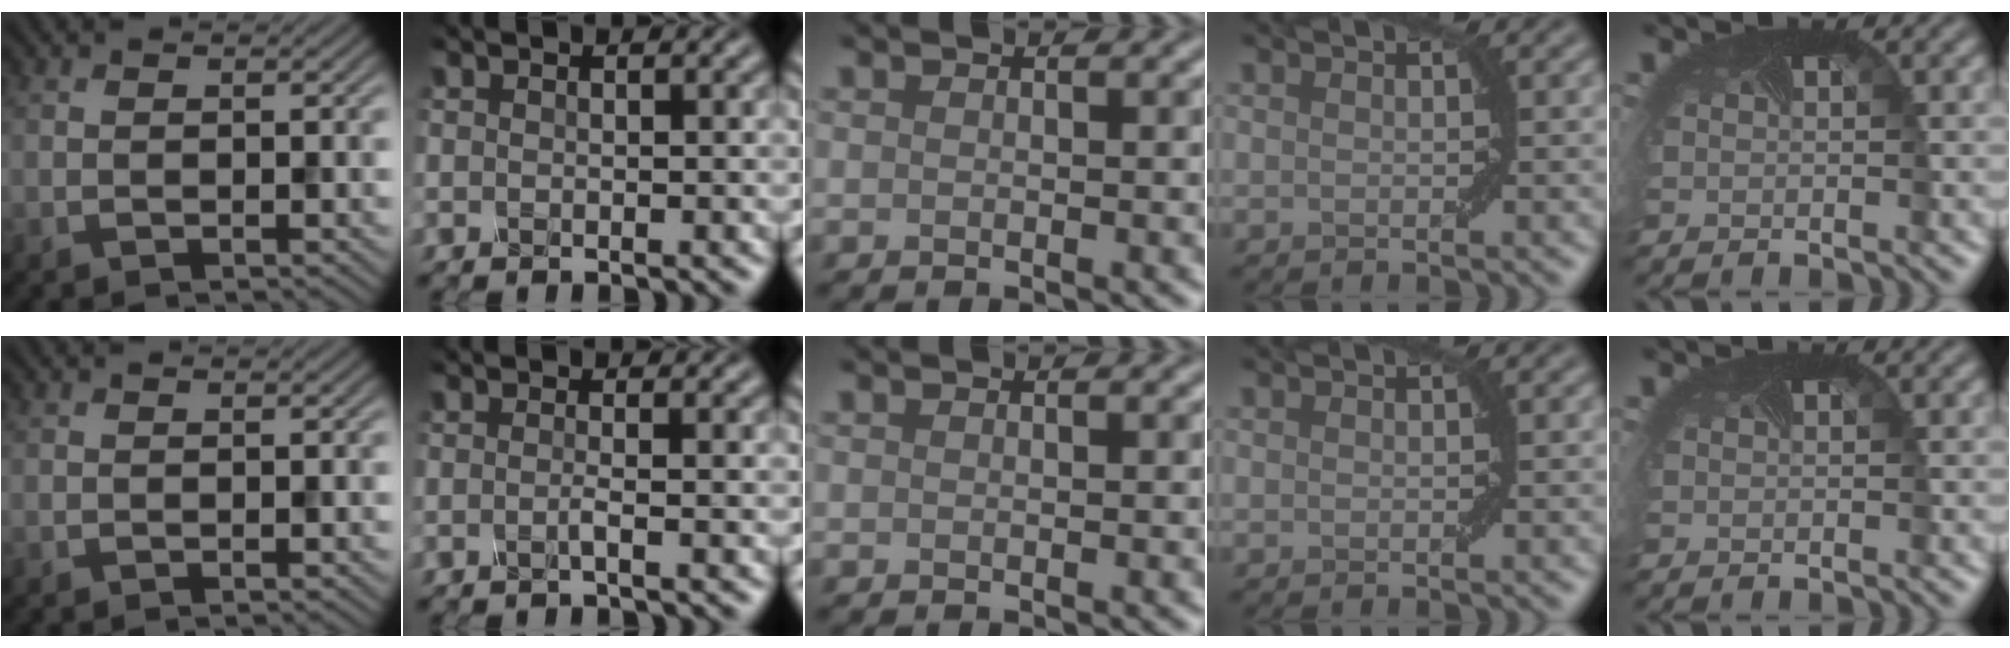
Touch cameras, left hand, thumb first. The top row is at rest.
{"index": {"total": 0.9, "force": [-0.3, 0.2, 0.8], "torque": [-0.009, 0.000, -0.012]}}